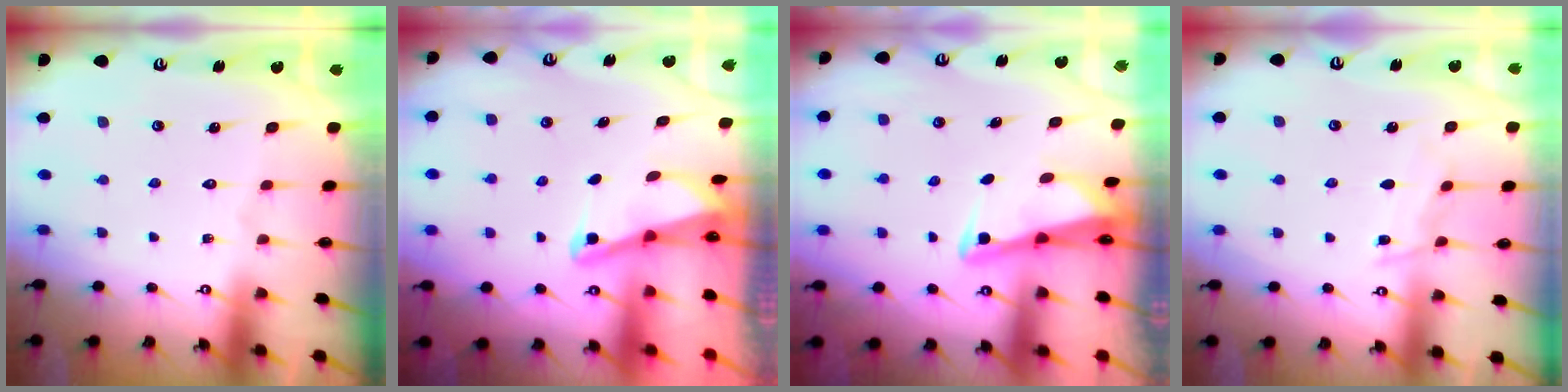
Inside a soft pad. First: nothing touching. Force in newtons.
{"total": 2.0, "press": 2.0, "slide": 0.4}
{"total": 2.7, "press": 2.7, "slide": 0.3}
{"total": 4.4, "press": 4.3, "slide": 0.5}